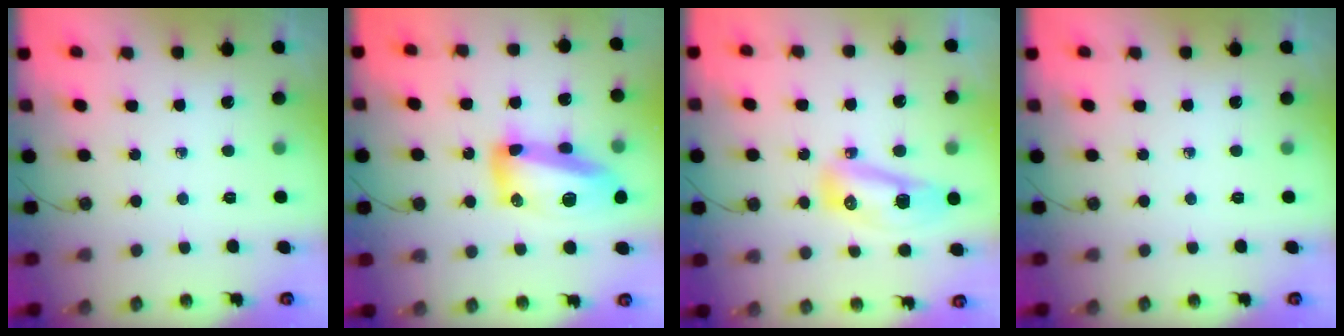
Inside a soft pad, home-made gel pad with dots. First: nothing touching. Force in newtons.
{"total": 17.0, "press": 16.7, "slide": 2.9}
{"total": 12.3, "press": 11.8, "slide": 3.7}
{"total": 0.0}